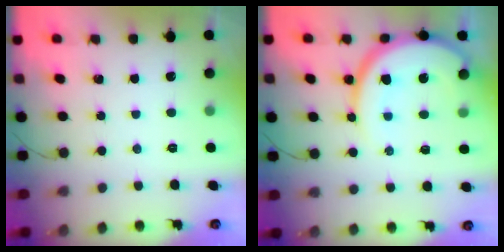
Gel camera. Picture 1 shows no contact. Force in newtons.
{"total": 13.7, "press": 13.6, "slide": 0.9}